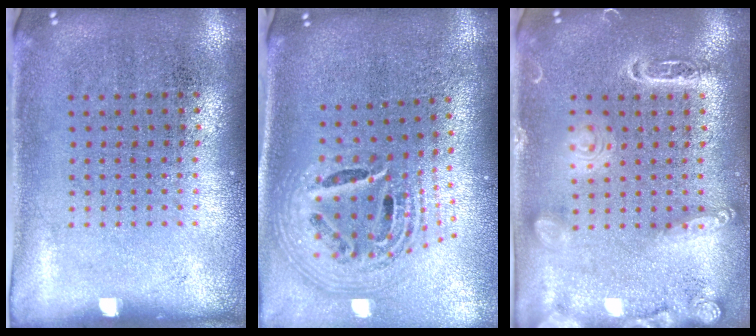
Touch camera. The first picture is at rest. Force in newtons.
{"total": 2.8, "press": 1.9, "slide": 2.0}
{"total": 1.8, "press": 1.8, "slide": 0.2}